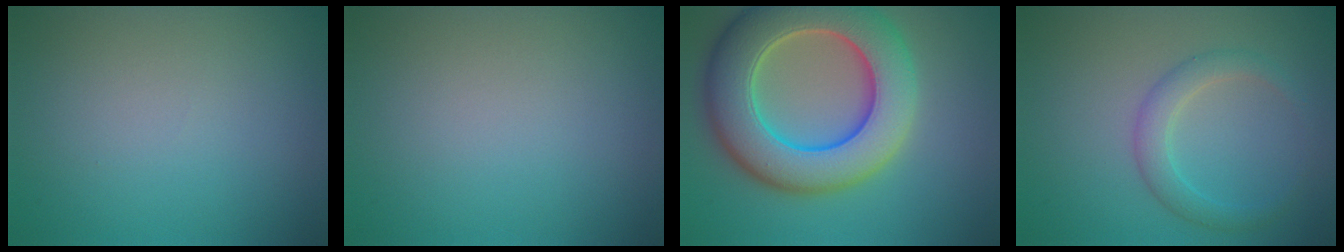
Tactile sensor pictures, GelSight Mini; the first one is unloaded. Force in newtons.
{"total": 0.0}
{"total": 11.2, "press": 11.2, "slide": 0.6}
{"total": 2.5, "press": 2.5, "slide": 0.1}